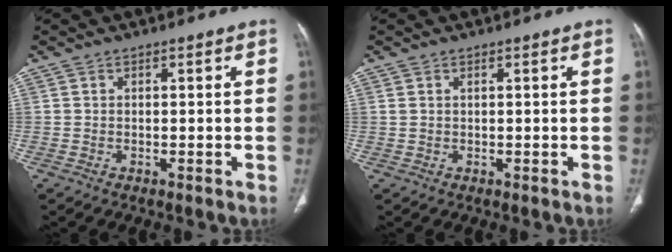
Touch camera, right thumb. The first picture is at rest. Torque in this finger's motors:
{"motor_torque": [0.16, -0.17, -0.64, 0.26, 0.04]}